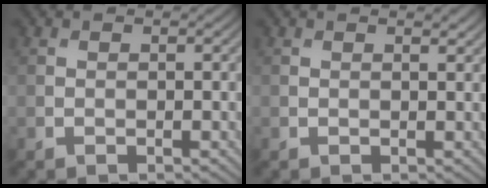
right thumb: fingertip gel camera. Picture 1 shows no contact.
{"total": 0.6, "force": [0.5, 0.0, 0.3], "torque": [-0.005, -0.001, 0.009]}